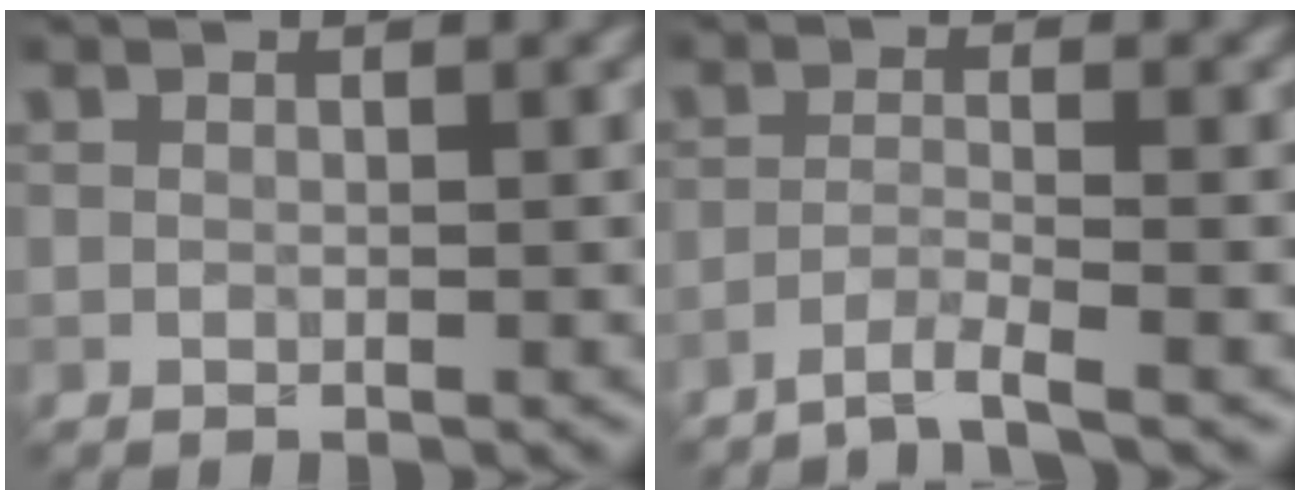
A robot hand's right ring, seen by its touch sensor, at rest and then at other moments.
{"total": 2.2, "force": [-1.8, 0.0, 1.4], "torque": [-0.022, 0.001, -0.048]}